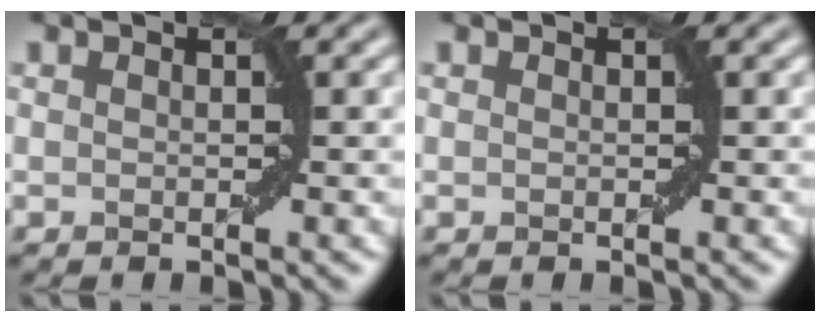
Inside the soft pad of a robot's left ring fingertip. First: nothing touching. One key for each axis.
{"total": 0.0}